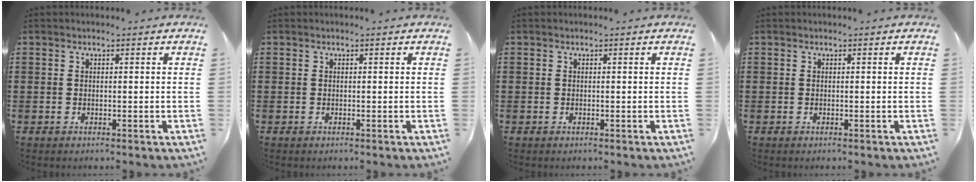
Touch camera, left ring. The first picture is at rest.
{"total": 0.0}
{"total": 0.0}
{"total": 0.0}